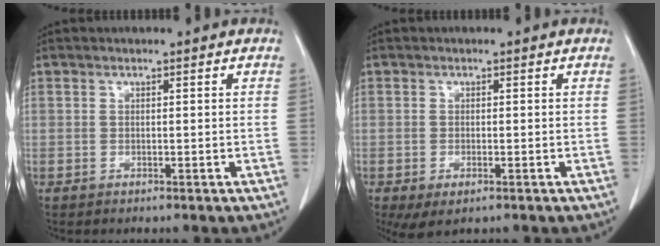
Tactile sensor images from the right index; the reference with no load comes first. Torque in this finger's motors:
{"motor_torque": [0.61, -0.64, 0.29, 0.06]}